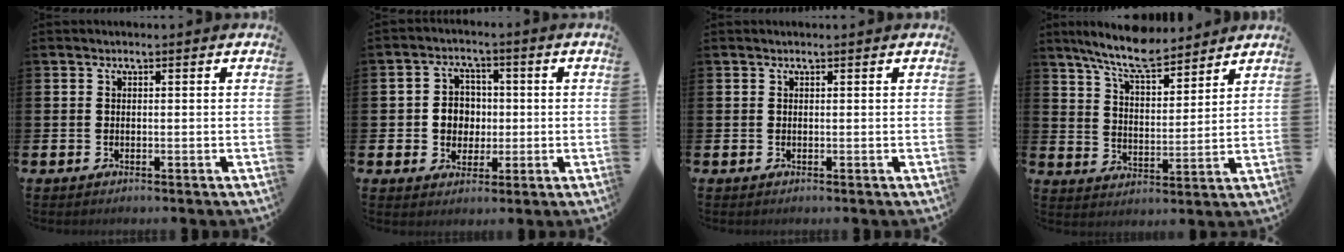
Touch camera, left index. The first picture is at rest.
{"total": 4.5, "force": [0.2, 4.2, 1.6], "torque": [-0.023, 0.005, -0.006]}
{"total": 0.0}
{"total": 8.7, "force": [8.0, 1.6, 3.2], "torque": [-0.086, -0.040, 0.144]}